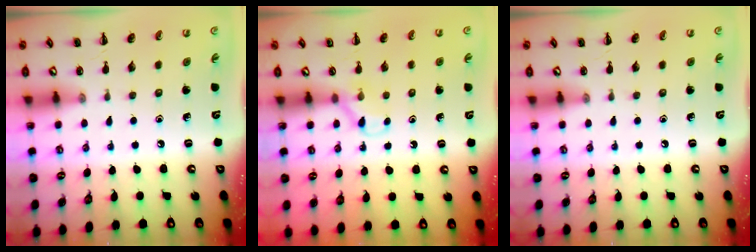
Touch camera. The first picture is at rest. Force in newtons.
{"total": 5.4, "press": 5.2, "slide": 1.5}
{"total": 0.0}